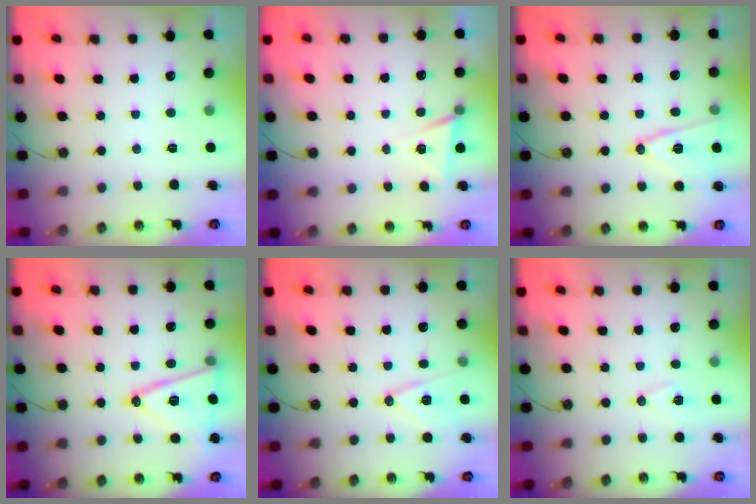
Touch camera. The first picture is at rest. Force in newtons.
{"total": 5.0, "press": 2.4, "slide": 4.3}
{"total": 13.0, "press": 12.7, "slide": 2.8}
{"total": 15.8, "press": 15.4, "slide": 3.5}
{"total": 12.1, "press": 11.6, "slide": 3.4}
{"total": 7.5, "press": 6.7, "slide": 3.6}